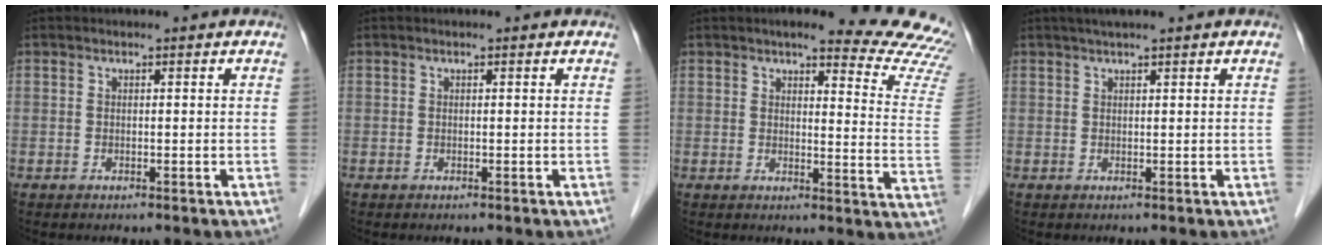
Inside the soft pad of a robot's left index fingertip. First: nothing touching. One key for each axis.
{"total": 0.0}
{"total": 17.4, "fx": 15.9, "fy": 1.9, "fz": 6.8, "tx": -0.060, "ty": -0.084, "tz": 0.155}
{"total": 4.1, "fx": 3.2, "fy": 0.1, "fz": 2.5, "tx": -0.032, "ty": 0.028, "tz": 0.053}